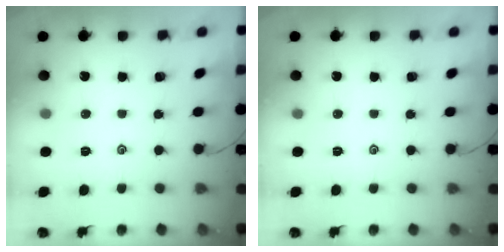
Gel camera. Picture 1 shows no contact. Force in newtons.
{"total": 0.0}